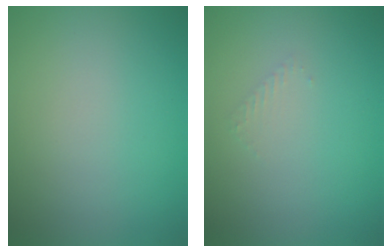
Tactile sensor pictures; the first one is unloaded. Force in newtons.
{"total": 0.8, "press": 0.8, "slide": 0.3}